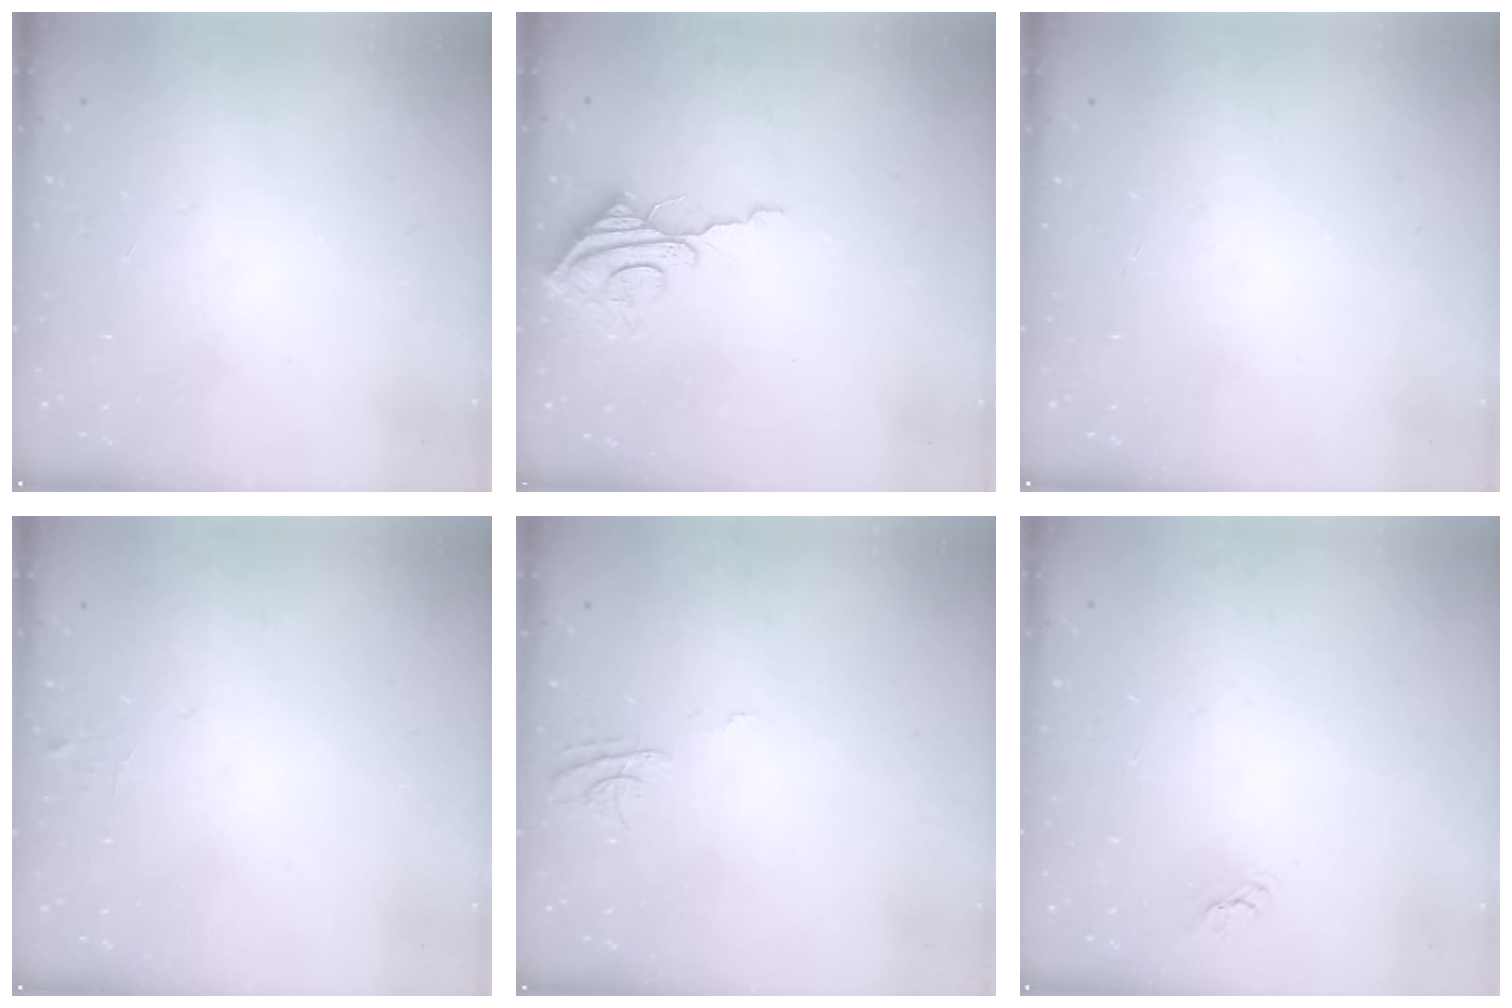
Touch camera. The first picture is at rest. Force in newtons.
{"total": 9.1, "press": 9.1, "slide": 0.6}
{"total": 0.0}
{"total": 4.0, "press": 4.0, "slide": 0.4}
{"total": 6.0, "press": 6.0, "slide": 0.7}
{"total": 2.9, "press": 2.9, "slide": 0.2}